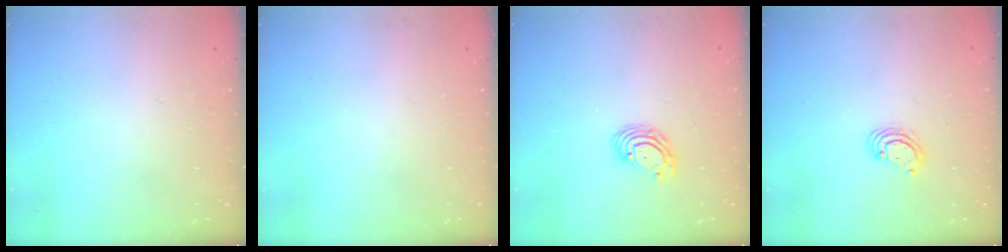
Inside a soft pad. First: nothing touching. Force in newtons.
{"total": 0.0}
{"total": 5.7, "press": 5.7, "slide": 0.9}
{"total": 2.8, "press": 2.8, "slide": 0.3}